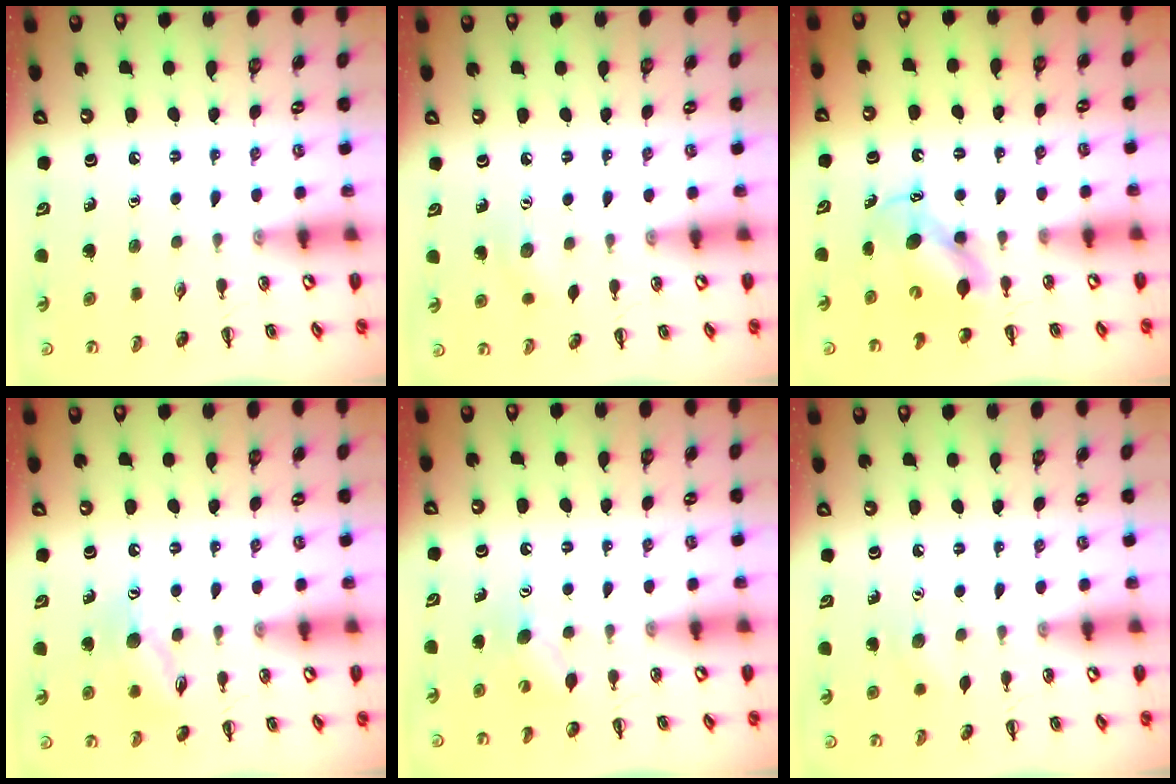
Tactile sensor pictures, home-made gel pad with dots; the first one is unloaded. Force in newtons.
{"total": 6.3, "press": 6.1, "slide": 1.6}
{"total": 6.7, "press": 6.6, "slide": 0.7}
{"total": 10.7, "press": 10.6, "slide": 1.5}
{"total": 5.2, "press": 5.1, "slide": 1.1}
{"total": 5.7, "press": 5.5, "slide": 1.4}